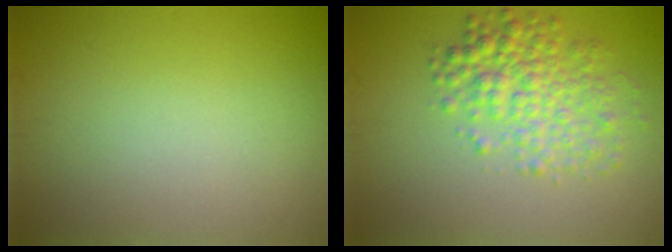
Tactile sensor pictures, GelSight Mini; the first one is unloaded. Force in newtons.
{"total": 4.5, "press": 4.5, "slide": 0.1}